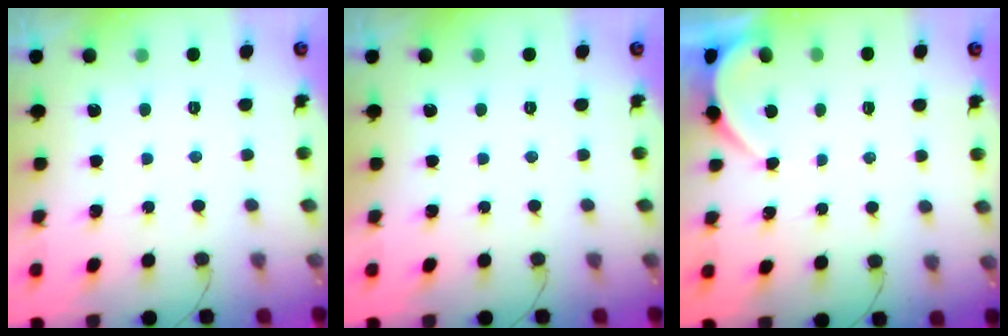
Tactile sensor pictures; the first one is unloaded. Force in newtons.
{"total": 0.0}
{"total": 2.2, "press": 2.2, "slide": 0.4}